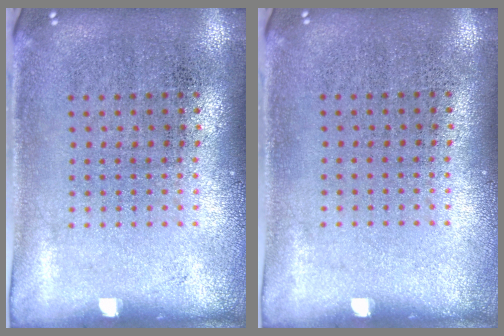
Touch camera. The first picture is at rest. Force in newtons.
{"total": 0.0}